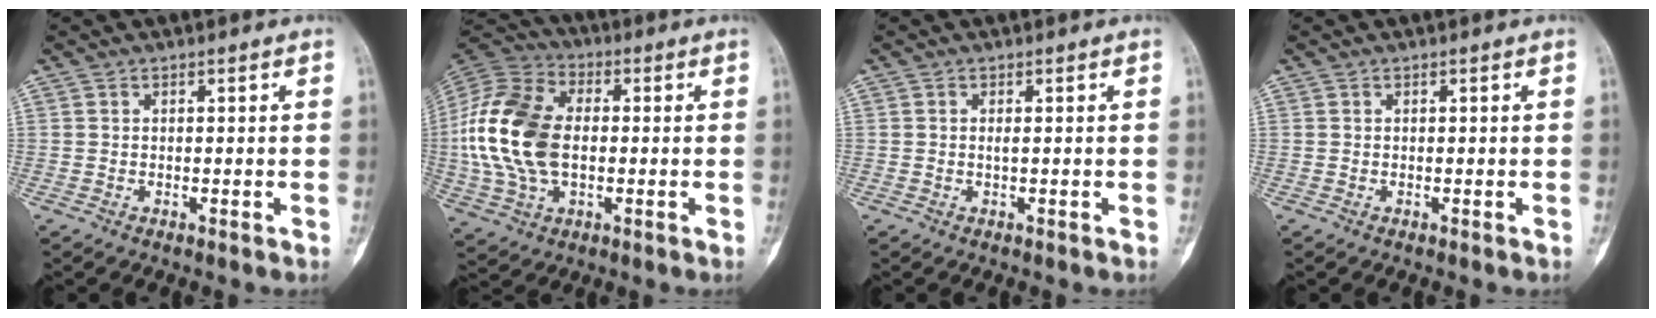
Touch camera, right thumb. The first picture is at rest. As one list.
[{"total": 19.2, "force": [-0.4, 12.3, 14.8], "torque": [-0.302, 0.014, -0.008]}, {"total": 0.6, "force": [0.0, 0.1, 0.6], "torque": [-0.019, -0.002, 0.000]}, {"total": 0.0}]